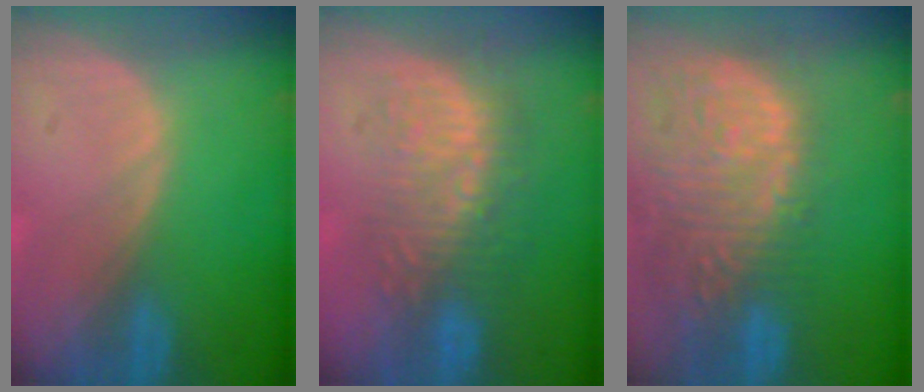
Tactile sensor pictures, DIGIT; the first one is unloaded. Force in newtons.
{"total": 8.7, "press": 8.6, "slide": 1.6}
{"total": 14.9, "press": 12.3, "slide": 8.3}